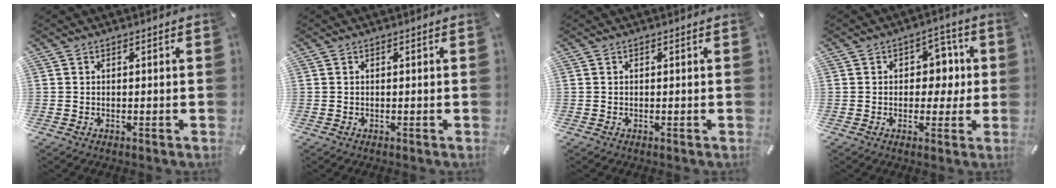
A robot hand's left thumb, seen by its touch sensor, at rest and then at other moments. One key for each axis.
{"total": 0.0}
{"total": 0.0}
{"total": 7.1, "fx": 0.4, "fy": 5.8, "fz": 4.0, "tx": -0.039, "ty": 0.002, "tz": -0.001}